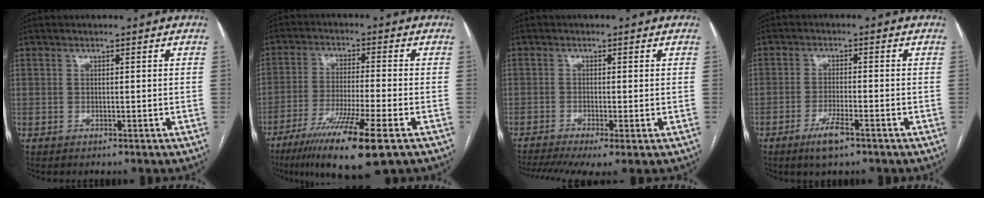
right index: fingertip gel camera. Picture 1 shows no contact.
{"total": 13.5, "force": [-7.8, 0.2, 11.0], "torque": [-0.204, -0.039, -0.135]}
{"total": 8.4, "force": [-5.4, 1.7, 6.2], "torque": [-0.109, -0.009, -0.090]}
{"total": 4.5, "force": [-2.9, 0.7, 3.4], "torque": [-0.069, -0.005, -0.051]}